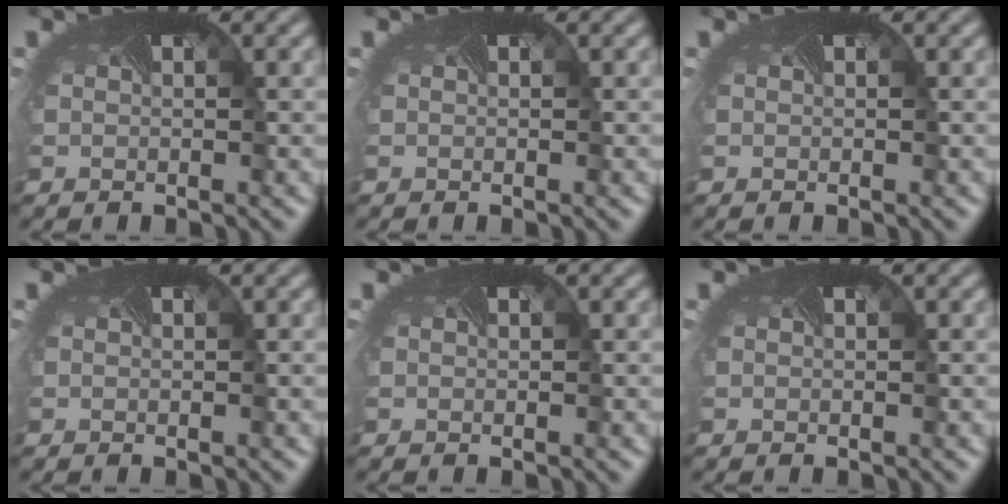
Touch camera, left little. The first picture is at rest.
{"total": 0.0}
{"total": 0.0}
{"total": 0.0}
{"total": 0.0}
{"total": 0.0}